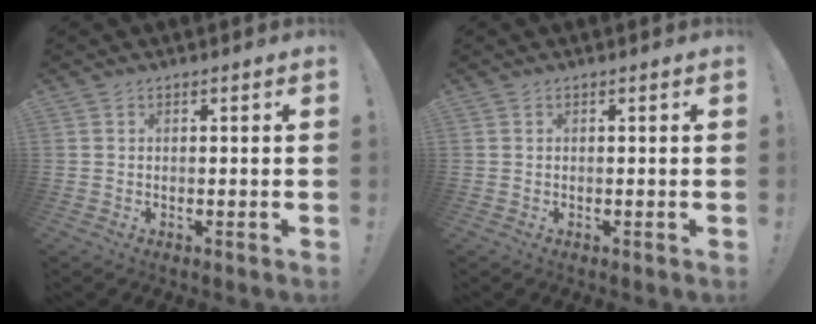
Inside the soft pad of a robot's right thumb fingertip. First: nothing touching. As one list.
[{"total": 0.0}]